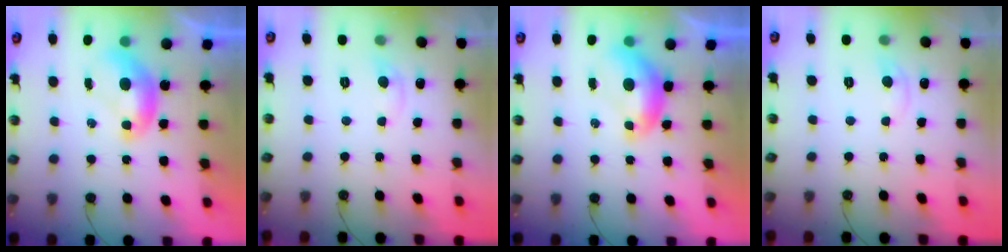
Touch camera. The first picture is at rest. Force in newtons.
{"total": 0.6, "press": 0.0, "slide": 0.6}
{"total": 0.6, "press": 0.1, "slide": 0.6}
{"total": 1.1, "press": 1.0, "slide": 0.5}